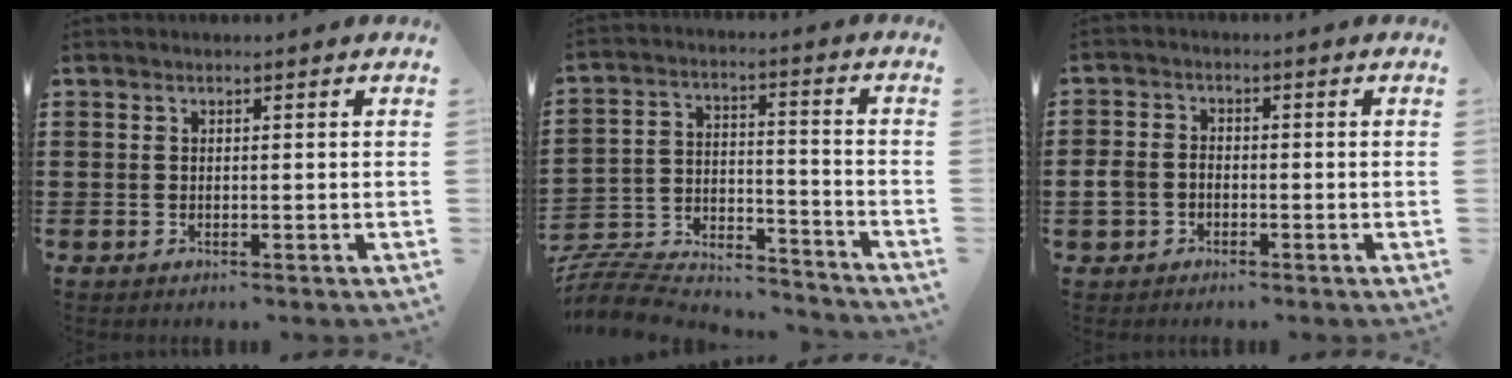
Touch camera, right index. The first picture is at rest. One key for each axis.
{"total": 6.8, "fx": -6.5, "fy": 1.5, "fz": 1.3, "tx": -0.041, "ty": -0.007, "tz": -0.135}
{"total": 2.9, "fx": -1.3, "fy": 2.2, "fz": 1.5, "tx": -0.053, "ty": -0.006, "tz": -0.031}